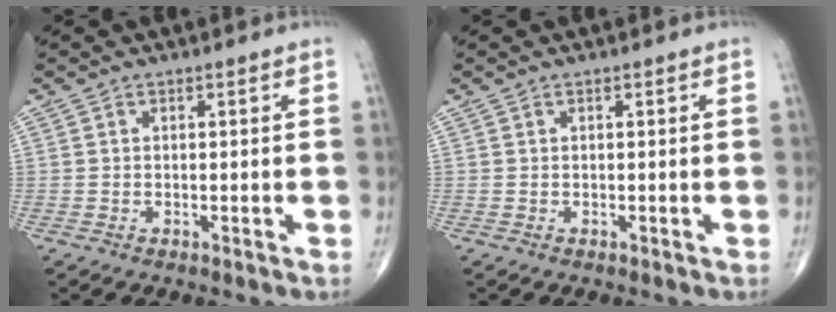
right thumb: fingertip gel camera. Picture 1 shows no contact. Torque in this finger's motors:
{"motor_torque": [0.01, 0.01, 0.00, 0.00, 0.00]}